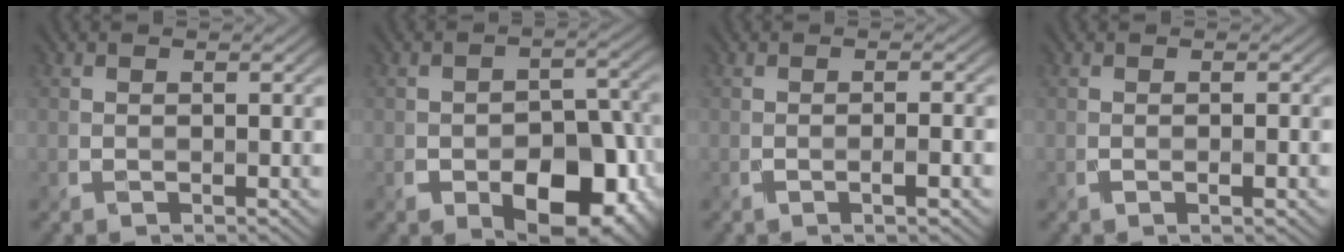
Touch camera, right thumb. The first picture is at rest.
{"total": 11.1, "force": [-5.1, 6.4, 7.5], "torque": [-0.113, -0.017, -0.062]}
{"total": 1.9, "force": [-0.6, 0.5, 1.8], "torque": [-0.023, 0.009, -0.015]}
{"total": 1.4, "force": [-0.3, 0.4, 1.3], "torque": [-0.017, 0.004, -0.006]}